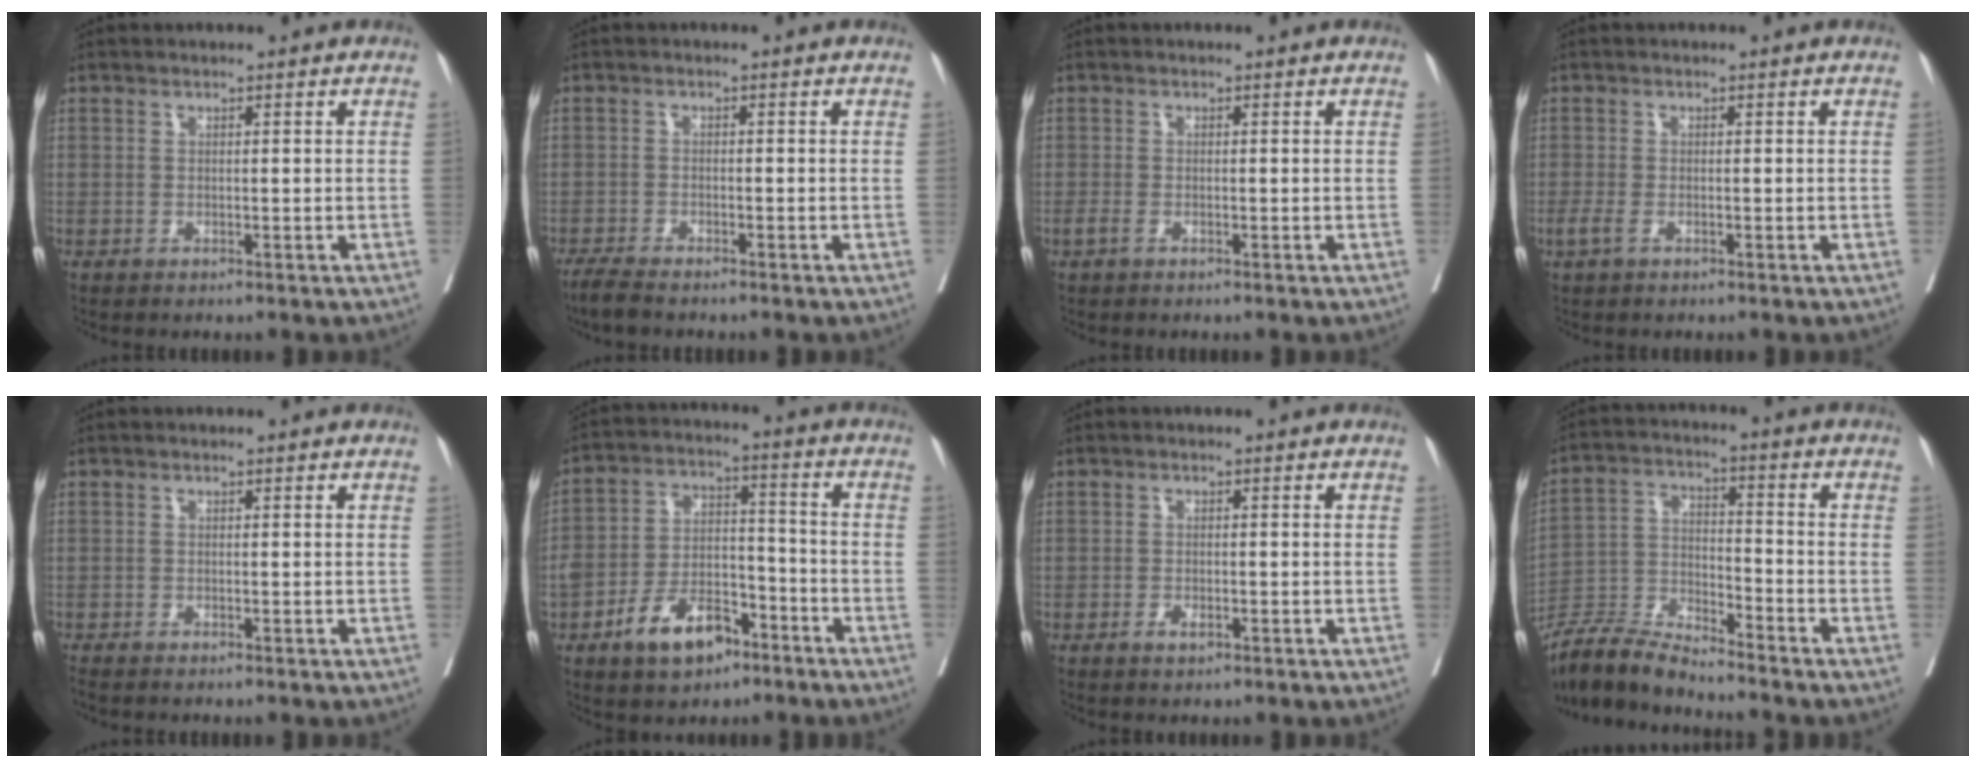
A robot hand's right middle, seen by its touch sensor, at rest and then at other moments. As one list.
[{"total": 3.2, "force": [-2.7, 0.4, 1.5], "torque": [-0.028, -0.009, -0.048]}, {"total": 1.1, "force": [-0.6, 0.5, 0.7], "torque": [-0.022, -0.002, -0.010]}, {"total": 1.7, "force": [-0.8, 0.7, 1.2], "torque": [-0.038, -0.004, -0.016]}, {"total": 1.1, "force": [-1.0, 0.1, 0.4], "torque": [-0.008, -0.003, -0.017]}, {"total": 10.5, "force": [-6.4, 5.4, 6.3], "torque": [-0.115, 0.015, -0.112]}, {"total": 1.6, "force": [-0.9, 0.7, 1.1], "torque": [-0.017, 0.002, -0.013]}, {"total": 9.0, "force": [-8.7, 0.2, 2.1], "torque": [-0.040, -0.002, -0.168]}]